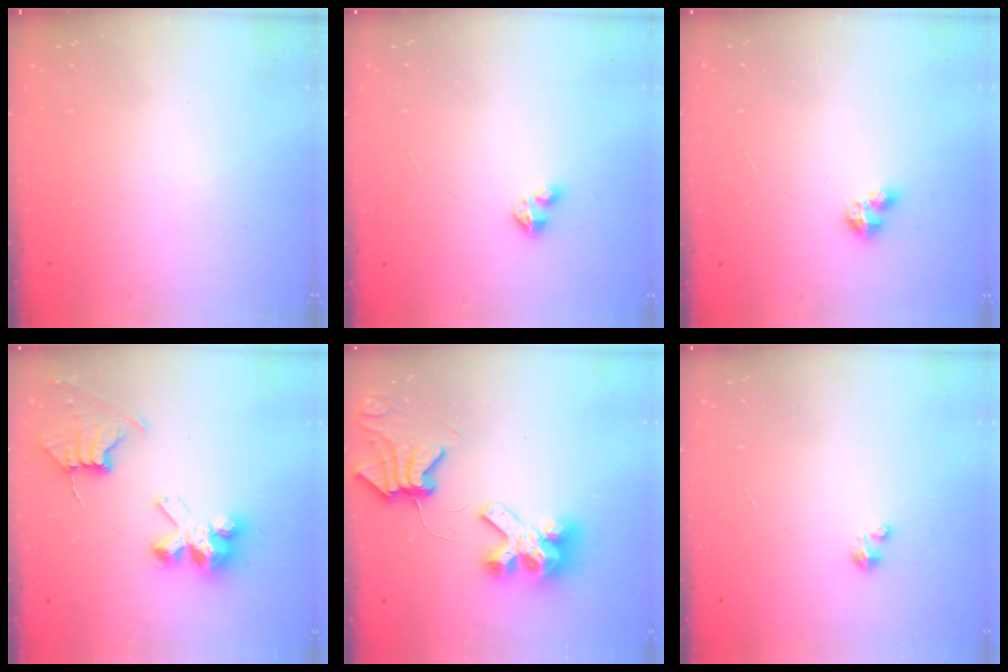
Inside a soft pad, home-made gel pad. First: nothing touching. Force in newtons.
{"total": 2.1, "press": 2.1, "slide": 0.2}
{"total": 2.8, "press": 2.8, "slide": 0.2}
{"total": 8.4, "press": 8.3, "slide": 0.7}
{"total": 8.9, "press": 8.8, "slide": 1.1}
{"total": 0.8, "press": 0.7, "slide": 0.3}